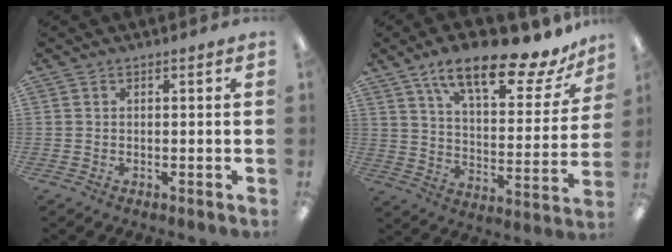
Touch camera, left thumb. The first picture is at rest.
{"total": 18.9, "force": [13.9, 5.5, 11.6], "torque": [-0.185, -0.085, 0.230]}